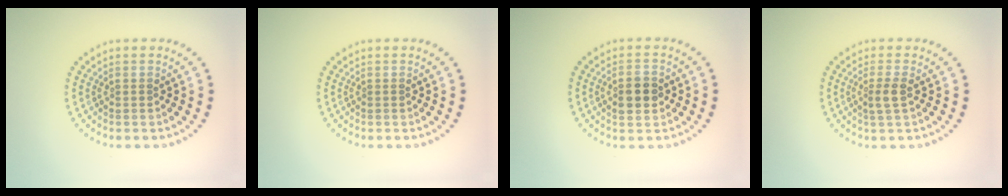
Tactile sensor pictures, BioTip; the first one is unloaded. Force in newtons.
{"total": 0.0}
{"total": 2.9, "press": 2.9, "slide": 0.1}
{"total": 1.6, "press": 1.3, "slide": 0.8}